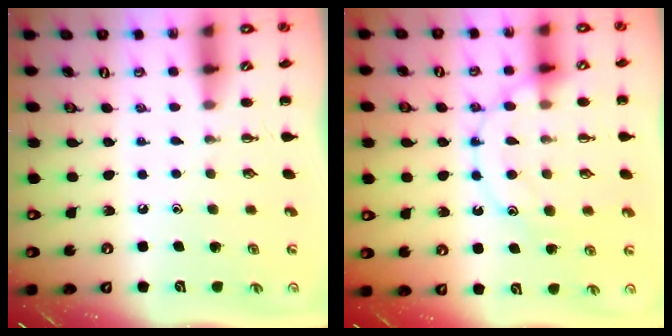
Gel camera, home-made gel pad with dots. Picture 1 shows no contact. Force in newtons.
{"total": 13.1, "press": 13.1, "slide": 0.8}